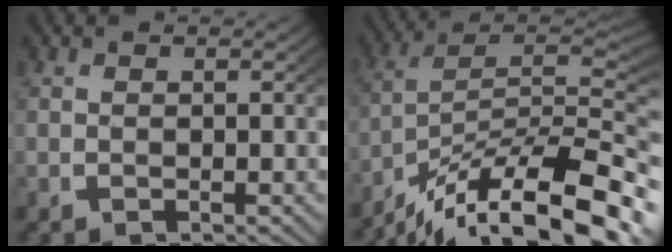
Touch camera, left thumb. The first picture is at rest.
{"total": 15.9, "force": [-6.4, 9.4, 11.2], "torque": [-0.194, -0.039, -0.084]}